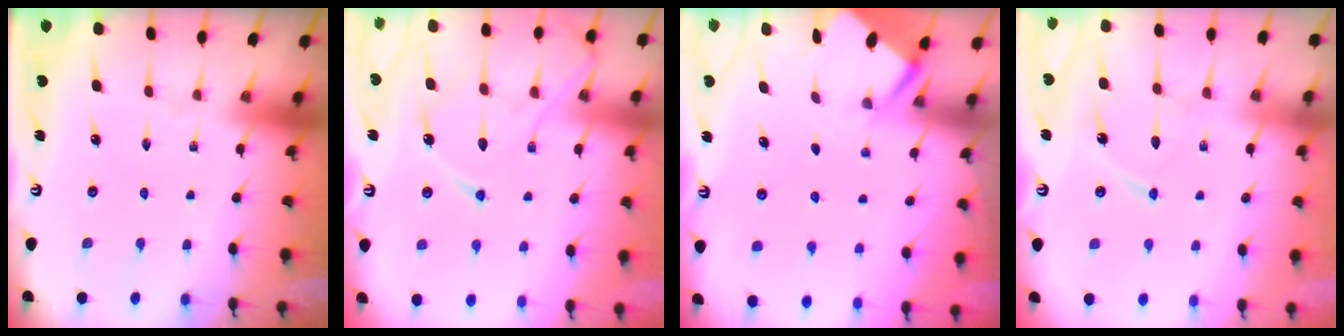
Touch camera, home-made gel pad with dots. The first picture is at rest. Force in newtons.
{"total": 13.4, "press": 13.4, "slide": 1.0}
{"total": 2.6, "press": 2.6, "slide": 0.4}
{"total": 8.0, "press": 8.0, "slide": 0.8}